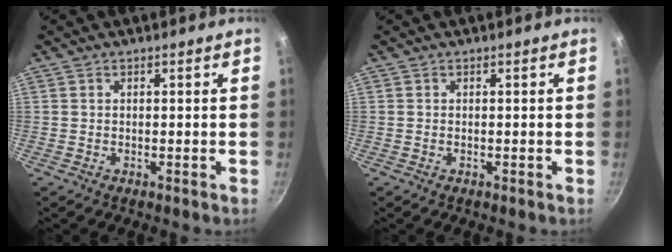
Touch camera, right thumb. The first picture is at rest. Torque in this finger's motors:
{"motor_torque": [0.04, -0.18, -0.19, -0.32, -0.03]}